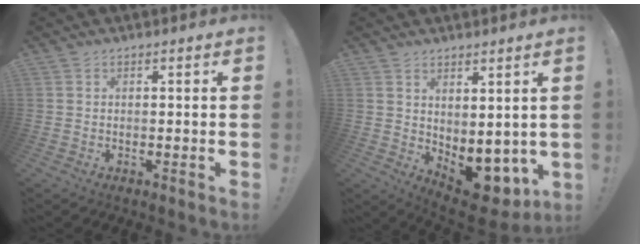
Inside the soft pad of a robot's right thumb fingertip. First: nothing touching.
{"total": 6.0, "force": [-0.5, 4.3, 4.1], "torque": [-0.023, -0.019, 0.003]}